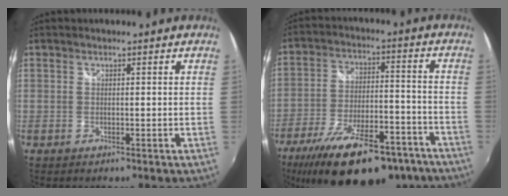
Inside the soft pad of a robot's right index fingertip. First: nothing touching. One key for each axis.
{"total": 24.0, "fx": -17.5, "fy": 9.1, "fz": 13.8, "tx": -0.245, "ty": -0.019, "tz": -0.251}